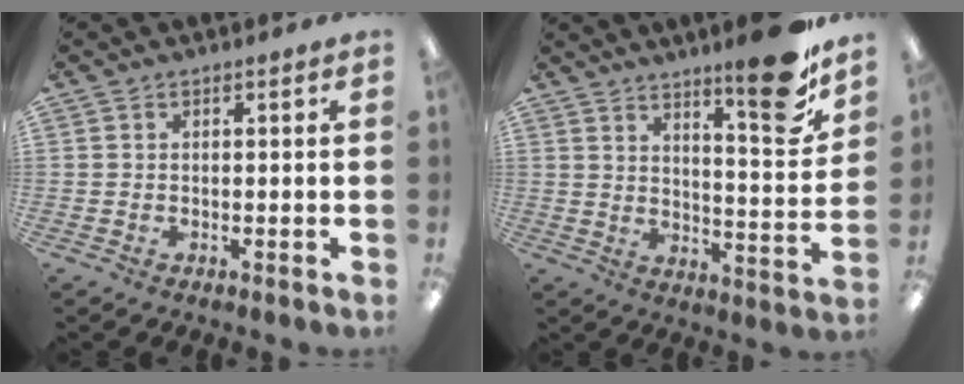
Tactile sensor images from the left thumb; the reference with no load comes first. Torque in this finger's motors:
{"motor_torque": [0.98, -0.33, 1.51, -1.23, 0.07]}